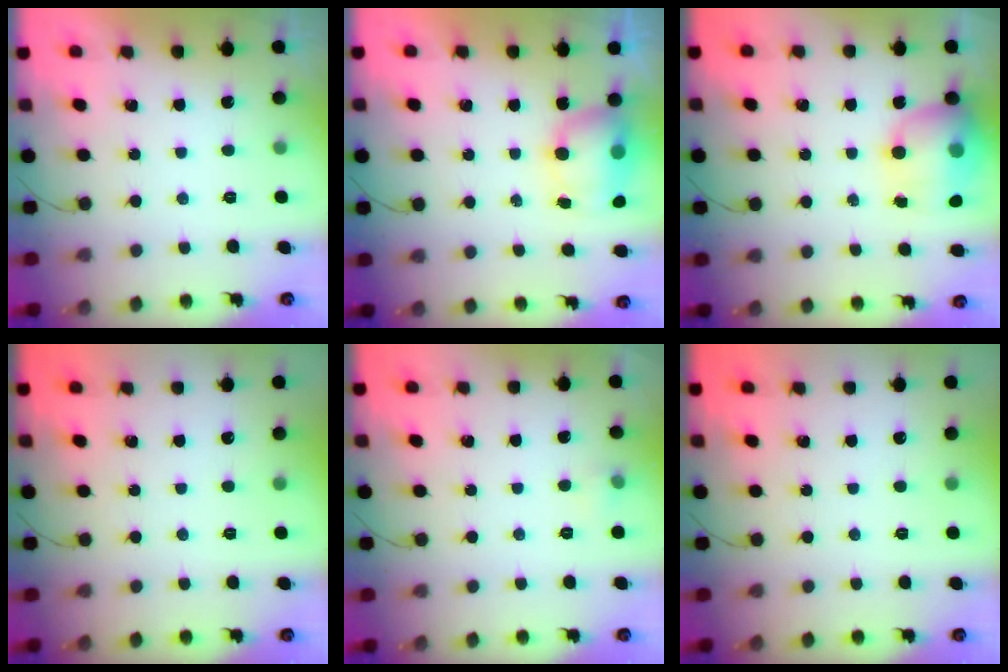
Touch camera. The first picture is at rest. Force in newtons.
{"total": 9.8, "press": 8.3, "slide": 5.3}
{"total": 13.2, "press": 12.8, "slide": 3.4}
{"total": 0.0}
{"total": 7.7, "press": 3.2, "slide": 7.0}
{"total": 0.0}